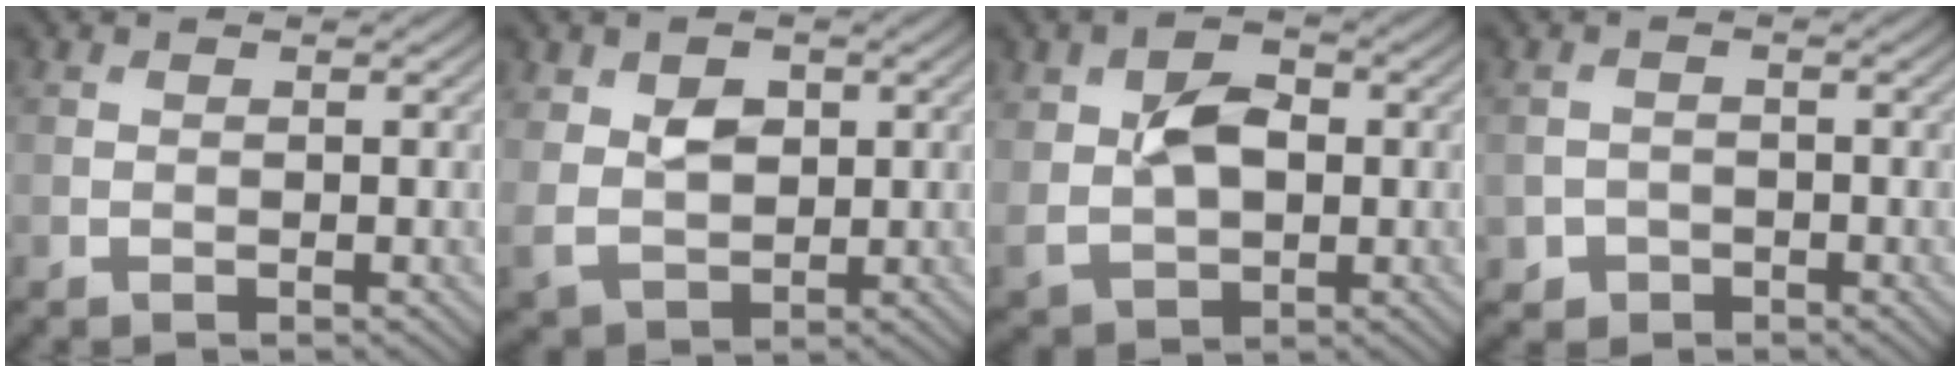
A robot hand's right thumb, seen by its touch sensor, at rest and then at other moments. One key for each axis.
{"total": 4.9, "fx": 1.4, "fy": 3.6, "fz": 3.0, "tx": -0.069, "ty": -0.007, "tz": 0.029}
{"total": 7.0, "fx": 0.9, "fy": 4.7, "fz": 5.1, "tx": -0.105, "ty": 0.002, "tz": 0.015}
{"total": 2.1, "fx": -1.1, "fy": 1.7, "fz": 0.3, "tx": 0.000, "ty": -0.004, "tz": -0.023}